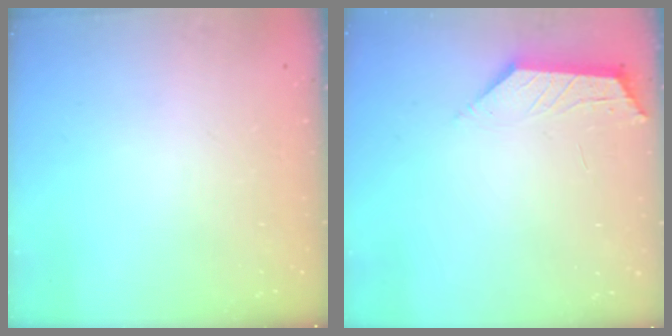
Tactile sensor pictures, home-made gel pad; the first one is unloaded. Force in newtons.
{"total": 1.8, "press": 1.8, "slide": 0.4}